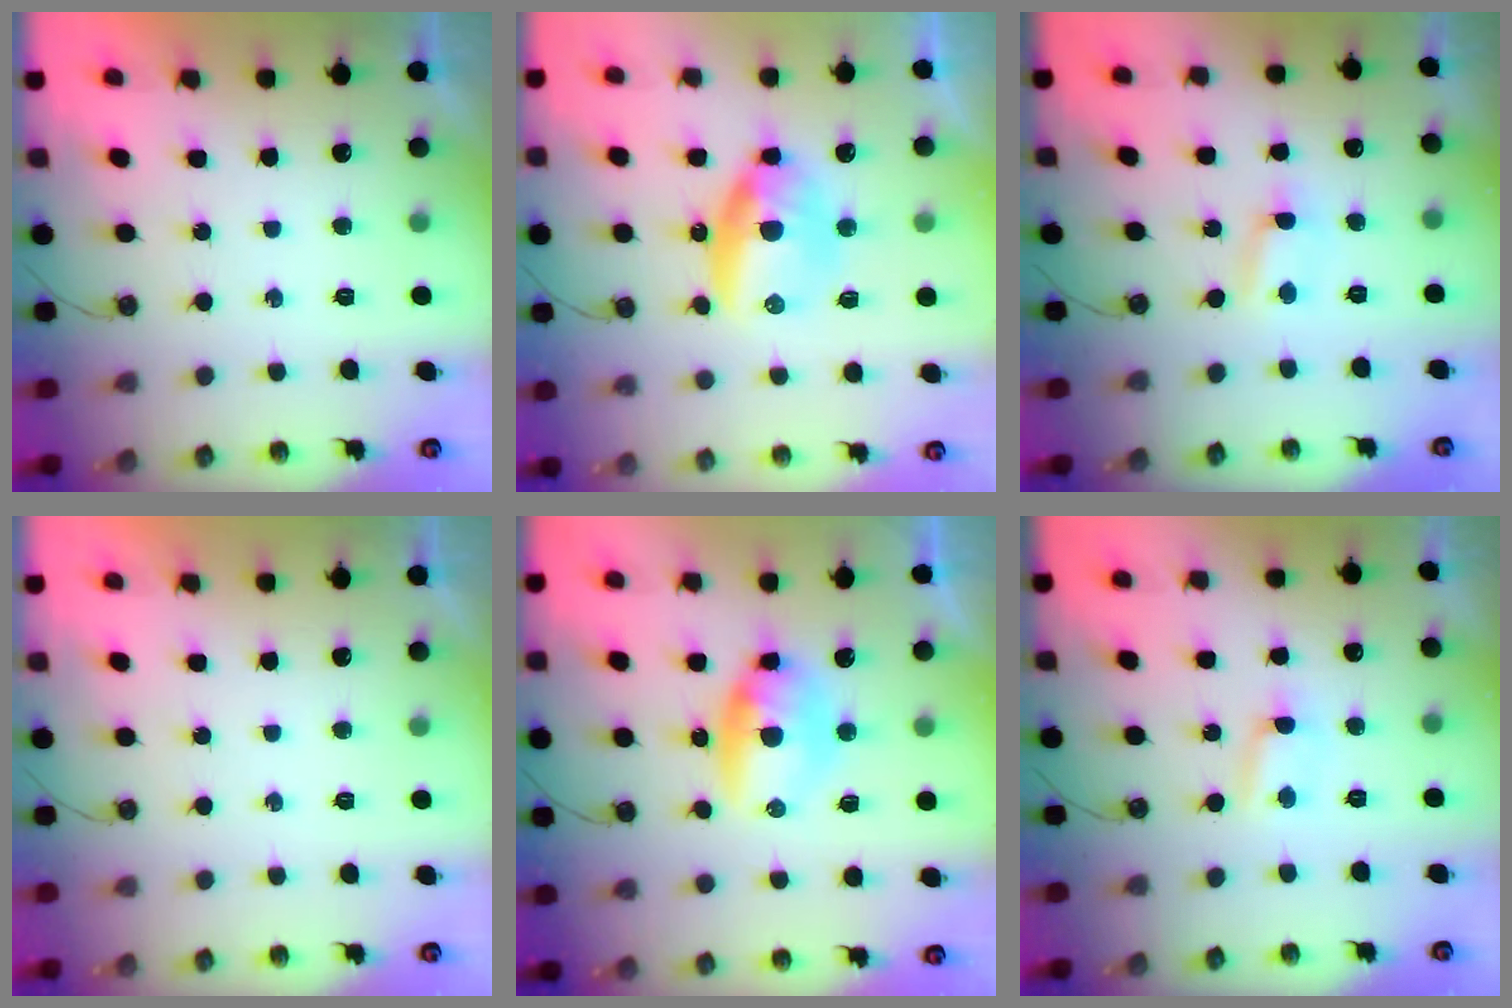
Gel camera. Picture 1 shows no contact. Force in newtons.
{"total": 9.9, "press": 9.8, "slide": 1.0}
{"total": 1.5, "press": 1.5, "slide": 0.3}
{"total": 0.0}
{"total": 15.2, "press": 9.5, "slide": 11.9}
{"total": 2.5, "press": 2.5, "slide": 0.3}